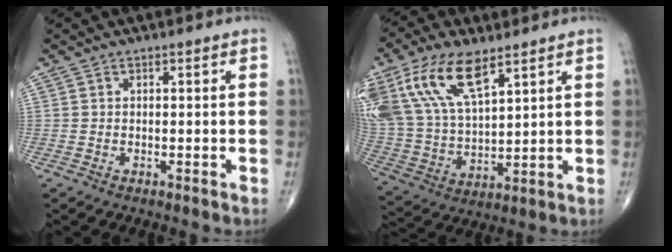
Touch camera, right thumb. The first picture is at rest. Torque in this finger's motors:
{"motor_torque": [1.03, 1.85, 1.71, 1.06, 0.57]}